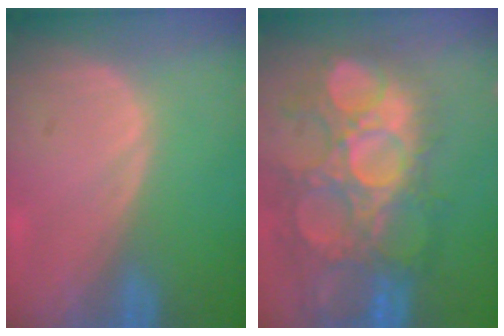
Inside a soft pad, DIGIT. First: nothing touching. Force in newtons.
{"total": 13.5, "press": 12.4, "slide": 5.4}